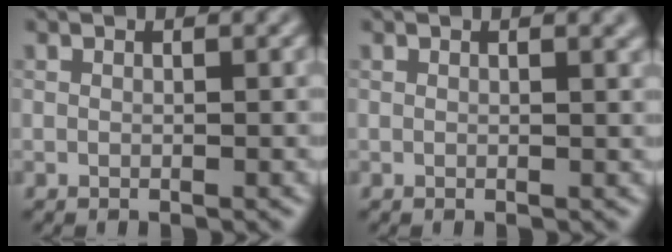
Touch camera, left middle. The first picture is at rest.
{"total": 1.4, "force": [0.8, 0.6, 1.0], "torque": [-0.007, 0.004, 0.007]}